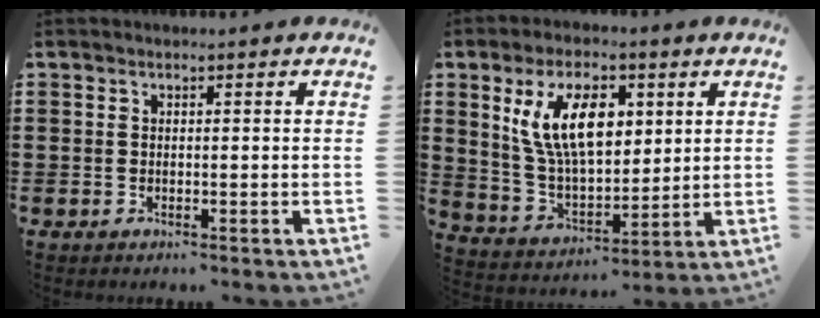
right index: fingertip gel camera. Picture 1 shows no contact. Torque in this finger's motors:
{"motor_torque": [1.97, 0.17, 1.05, 0.21]}